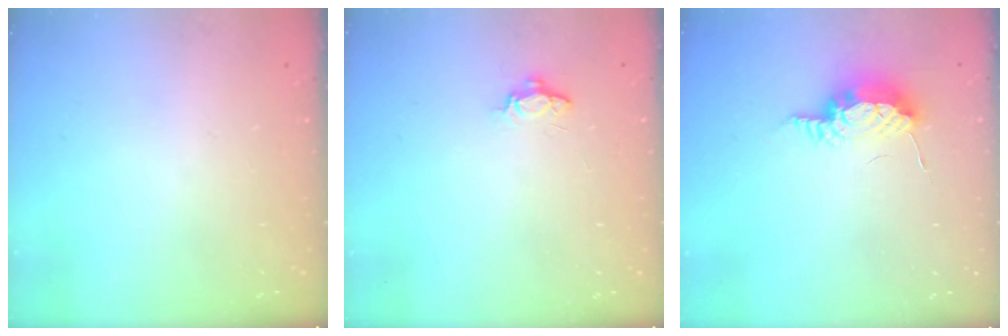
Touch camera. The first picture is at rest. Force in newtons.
{"total": 4.8, "press": 4.7, "slide": 0.5}
{"total": 16.0, "press": 11.0, "slide": 11.6}